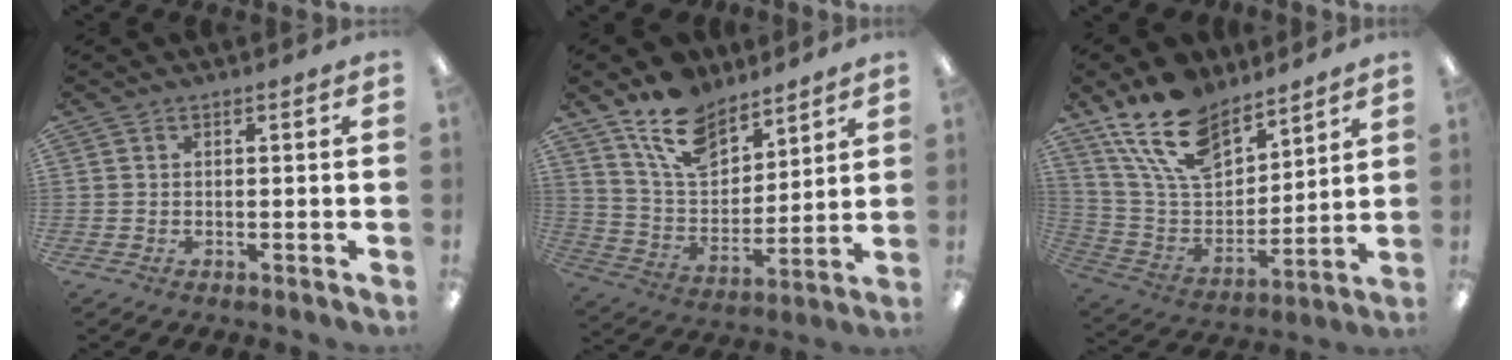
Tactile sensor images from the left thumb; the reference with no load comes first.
{"total": 14.9, "force": [11.2, 7.7, 6.1], "torque": [-0.118, -0.055, 0.211]}
{"total": 18.4, "force": [13.1, 9.6, 8.7], "torque": [-0.182, -0.062, 0.245]}